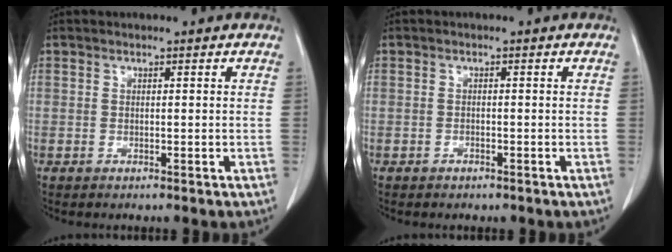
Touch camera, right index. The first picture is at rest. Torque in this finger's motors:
{"motor_torque": [-0.02, 0.04, -0.09, 0.00]}